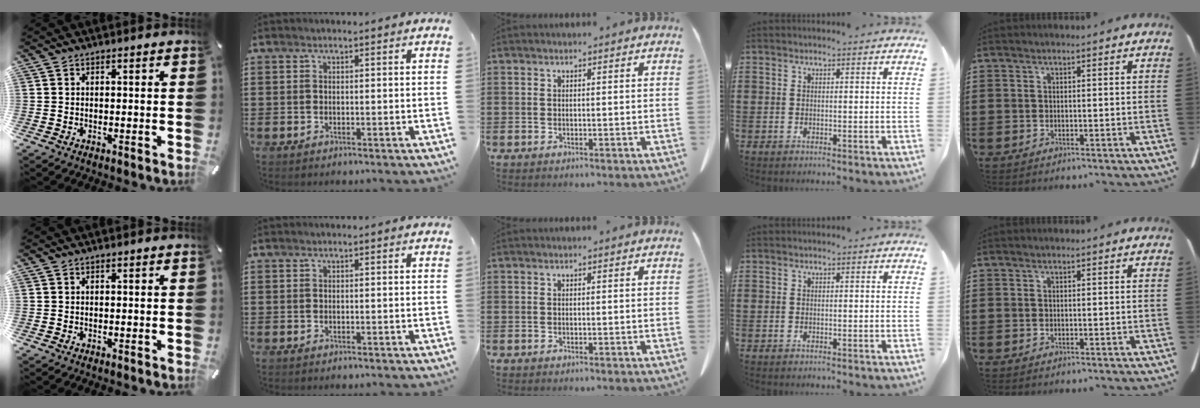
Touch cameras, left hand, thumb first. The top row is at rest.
{}